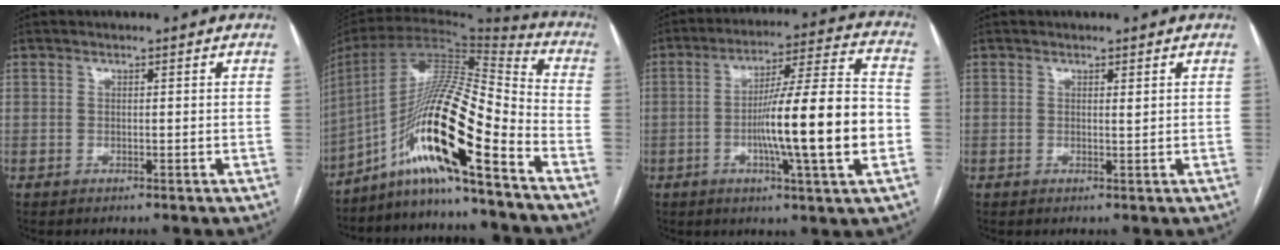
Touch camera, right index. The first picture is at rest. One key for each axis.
{"total": 19.1, "fx": -11.1, "fy": 0.5, "fz": 15.6, "tx": -0.310, "ty": 0.005, "tz": -0.206}
{"total": 17.3, "fx": -3.3, "fy": 0.2, "fz": 17.0, "tx": -0.272, "ty": 0.006, "tz": -0.055}
{"total": 0.6, "fx": 0.4, "fy": 0.0, "fz": 0.4, "tx": -0.009, "ty": -0.003, "tz": 0.006}